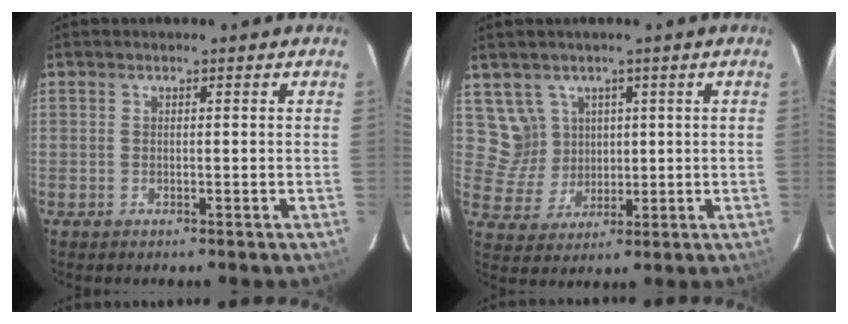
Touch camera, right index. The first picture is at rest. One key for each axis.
{"total": 6.3, "fx": 2.8, "fy": 5.6, "fz": 0.6, "tx": -0.012, "ty": 0.011, "tz": 0.068}